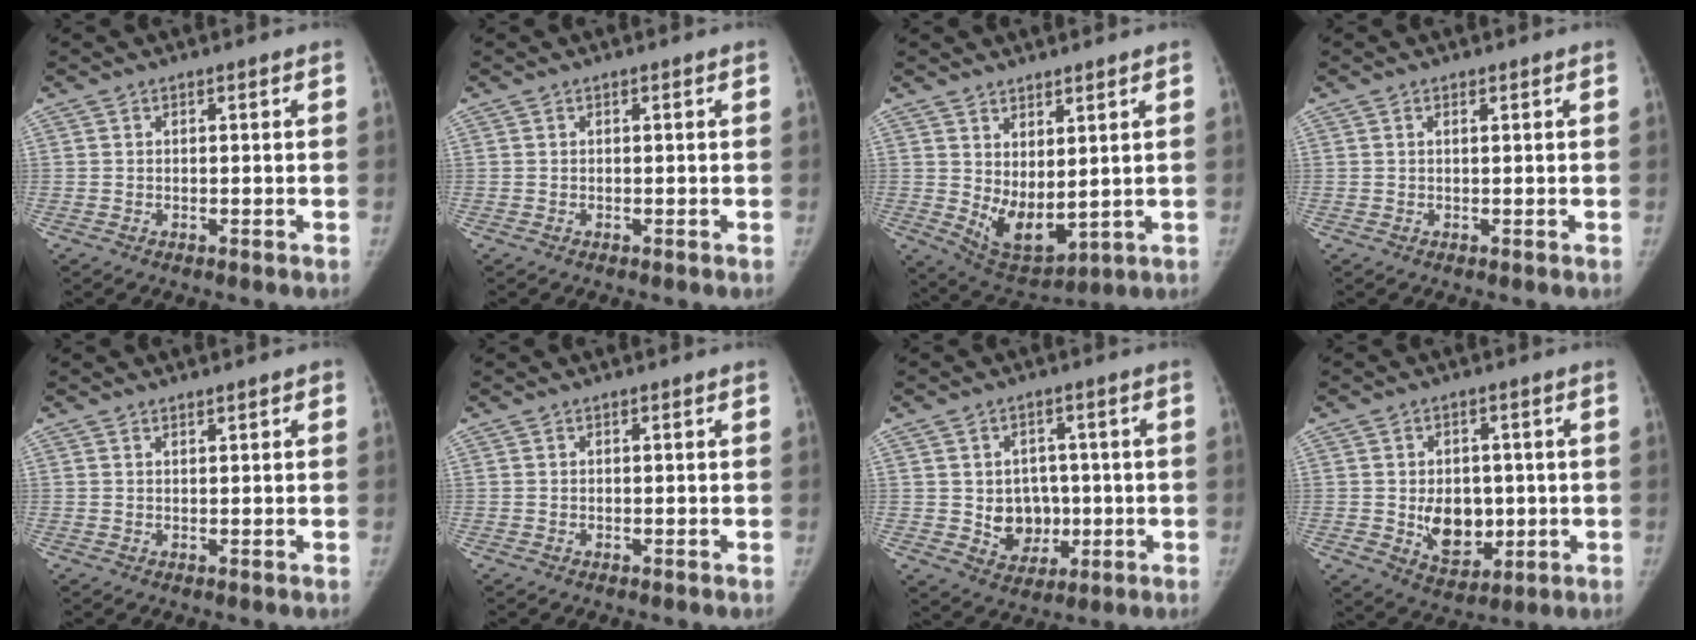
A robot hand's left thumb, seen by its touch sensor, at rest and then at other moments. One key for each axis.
{"total": 0.0}
{"total": 9.1, "fx": 2.0, "fy": 4.4, "fz": 7.8, "tx": -0.115, "ty": -0.034, "tz": 0.058}
{"total": 0.5, "fx": 0.3, "fy": 0.1, "fz": 0.4, "tx": -0.010, "ty": 0.002, "tz": 0.005}
{"total": 1.0, "fx": 0.8, "fy": 0.3, "fz": 0.6, "tx": -0.007, "ty": -0.003, "tz": 0.012}
{"total": 0.0}
{"total": 8.1, "fx": -0.4, "fy": 6.9, "fz": 4.3, "tx": -0.022, "ty": 0.002, "tz": 0.009}
{"total": 9.8, "fx": -0.7, "fy": 7.1, "fz": 6.8, "tx": -0.064, "ty": -0.007, "tz": 0.009}